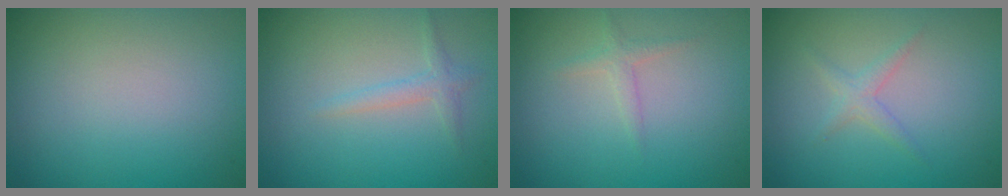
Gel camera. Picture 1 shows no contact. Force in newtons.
{"total": 1.3, "press": 1.3, "slide": 0.0}
{"total": 1.1, "press": 1.1, "slide": 0.1}
{"total": 1.3, "press": 1.3, "slide": 0.1}